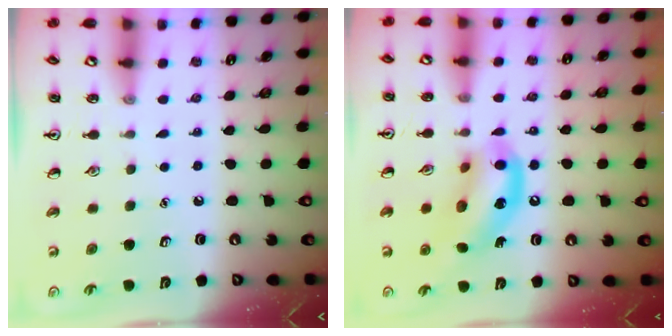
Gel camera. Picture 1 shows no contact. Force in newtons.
{"total": 13.5, "press": 13.2, "slide": 3.0}